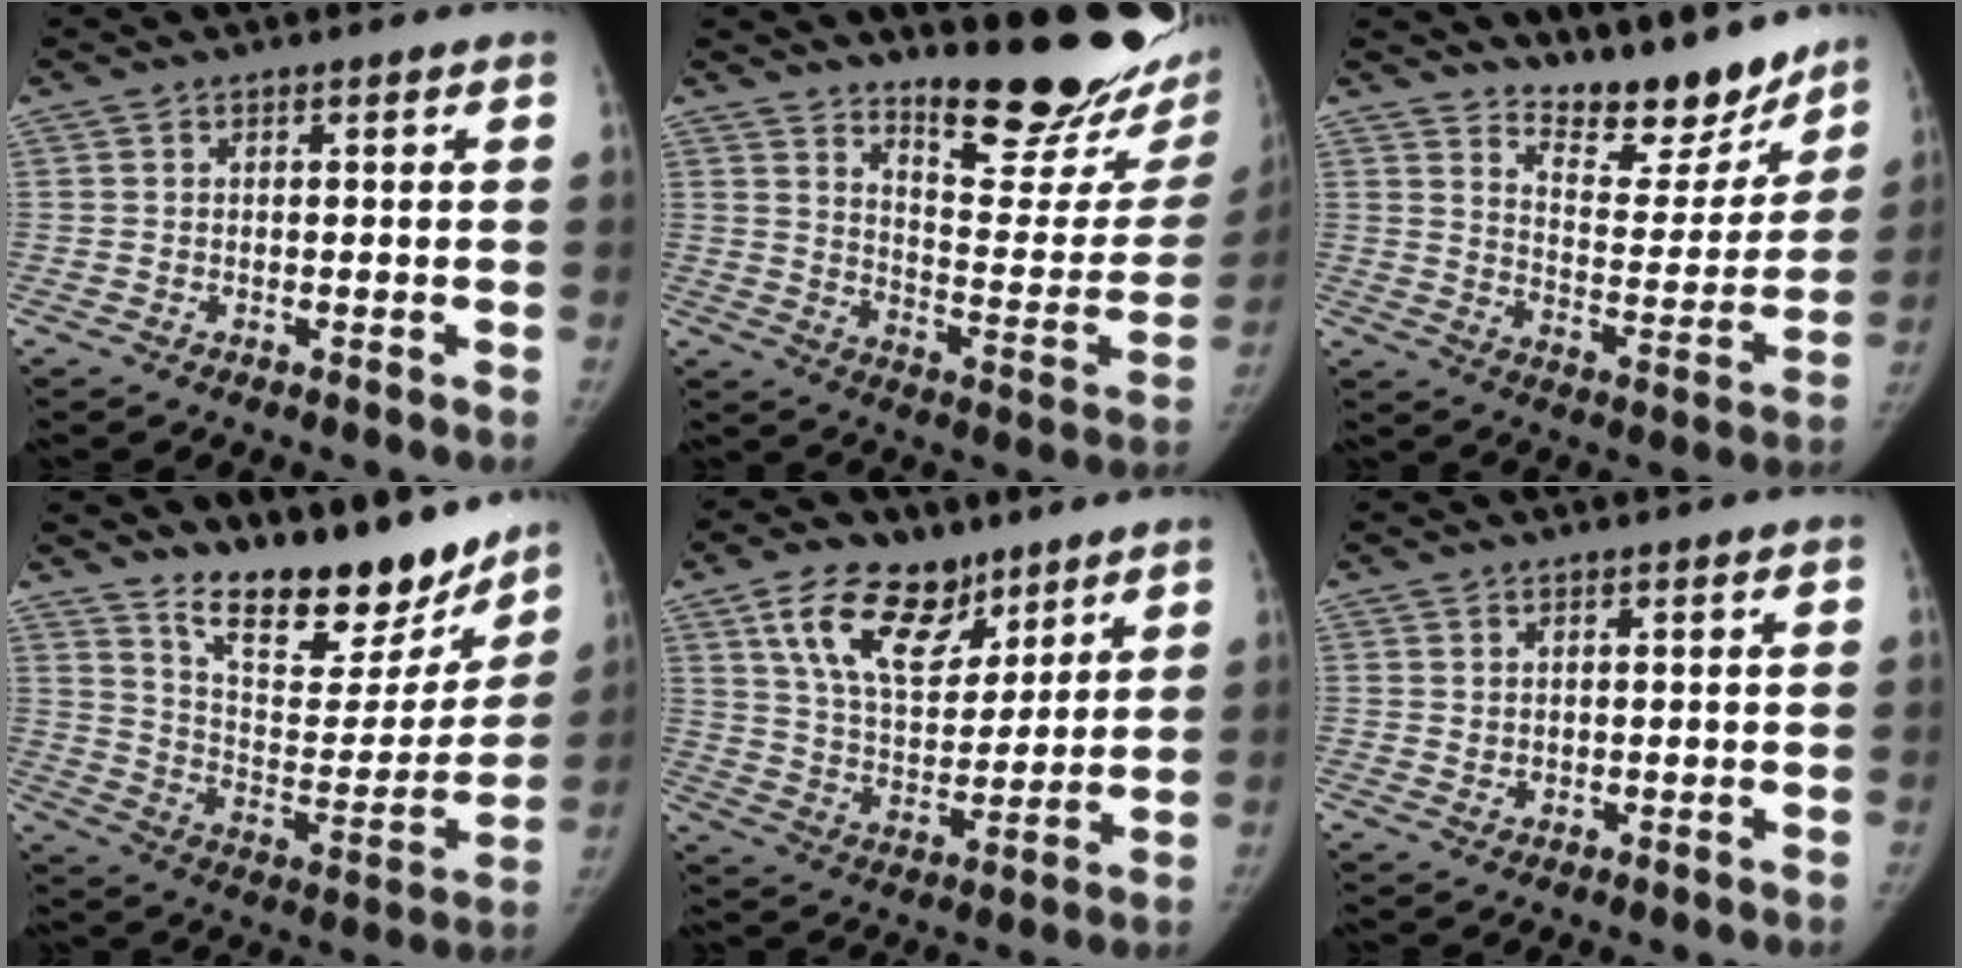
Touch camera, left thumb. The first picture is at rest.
{"total": 22.8, "force": [18.0, 5.4, 13.0], "torque": [-0.145, -0.156, 0.247]}
{"total": 14.7, "force": [13.0, 4.8, 5.0], "torque": [-0.029, -0.108, 0.199]}
{"total": 21.4, "force": [17.1, 7.5, 10.4], "torque": [-0.104, -0.116, 0.266]}
{"total": 15.9, "force": [9.1, 9.2, 9.2], "torque": [-0.123, -0.043, 0.166]}
{"total": 1.0, "force": [0.4, 0.8, 0.4], "torque": [0.000, -0.004, 0.009]}